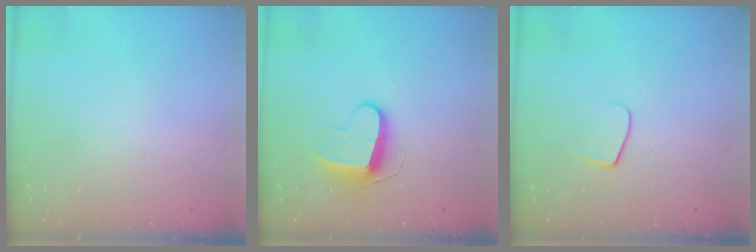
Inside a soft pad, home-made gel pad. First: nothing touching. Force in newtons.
{"total": 9.7, "press": 9.7, "slide": 0.2}
{"total": 5.8, "press": 5.8, "slide": 0.7}